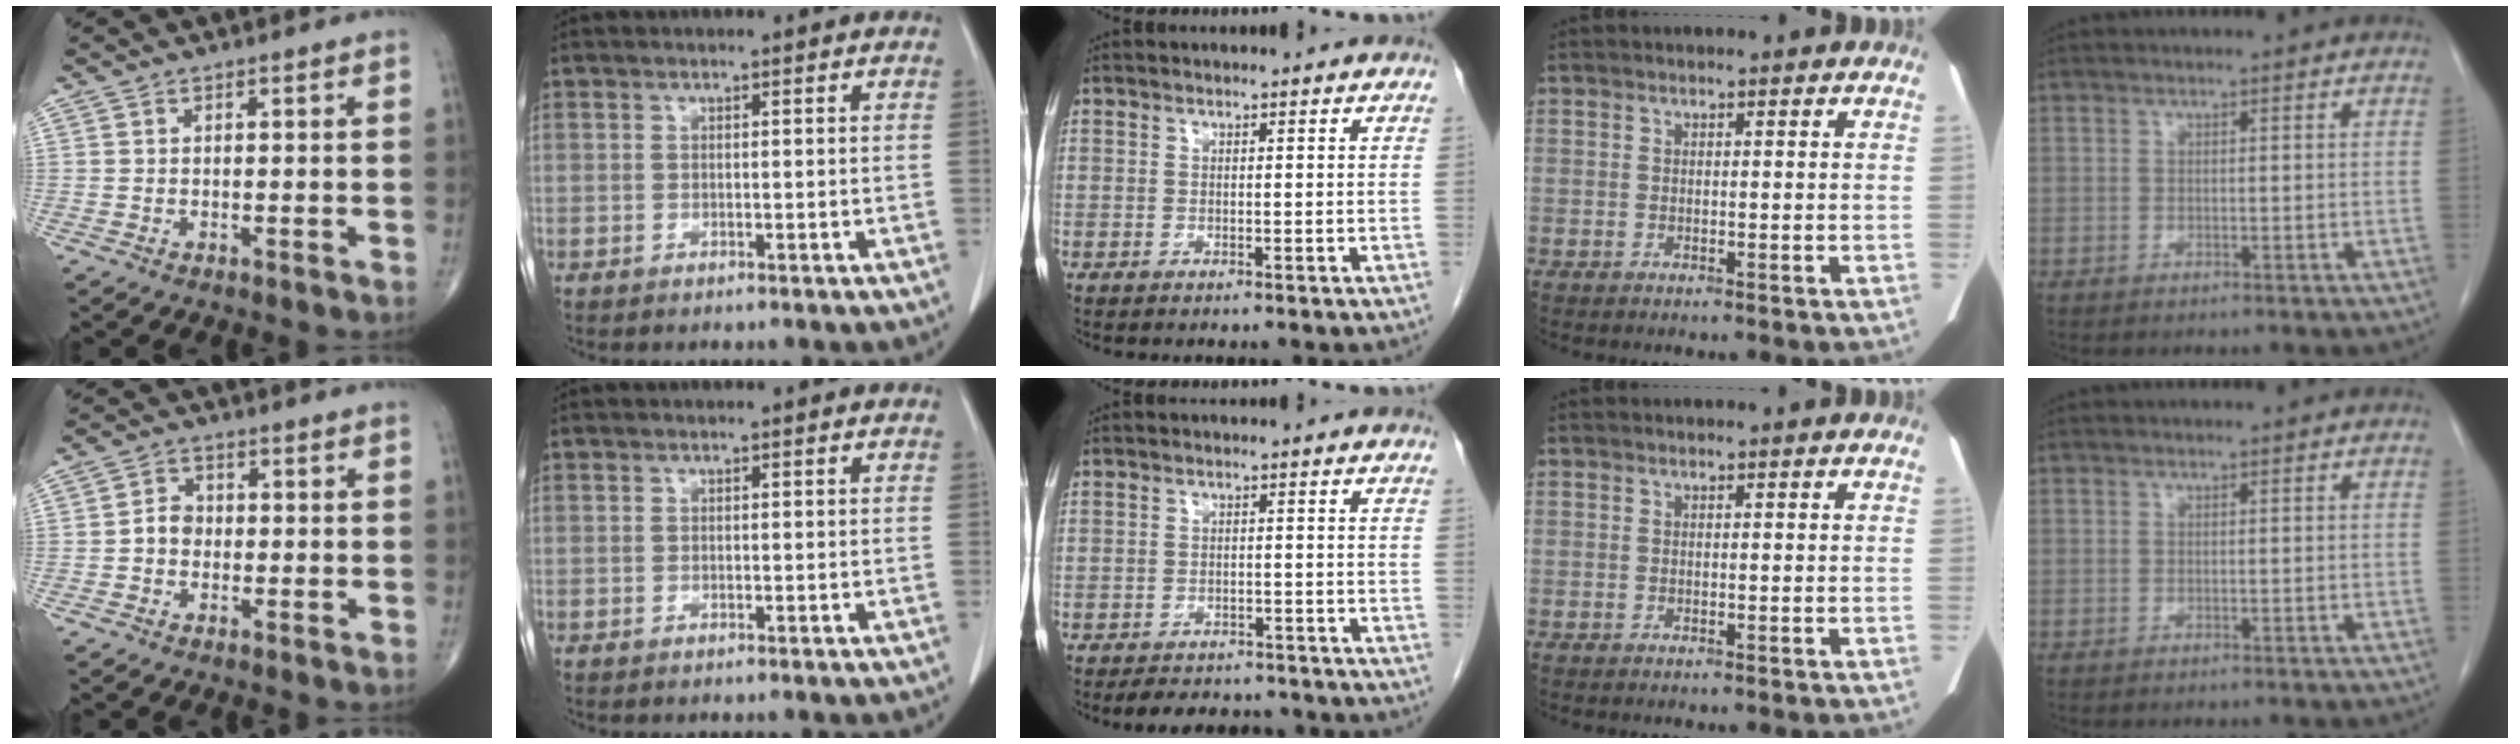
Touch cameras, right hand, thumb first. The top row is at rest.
{"thumb": {"total": 3.4, "force": [-0.7, 2.8, 1.8], "torque": [-0.018, 0.014, -0.019]}, "middle": {"total": 7.3, "force": [-6.6, 2.6, 1.7], "torque": [-0.021, 0.000, -0.084]}}